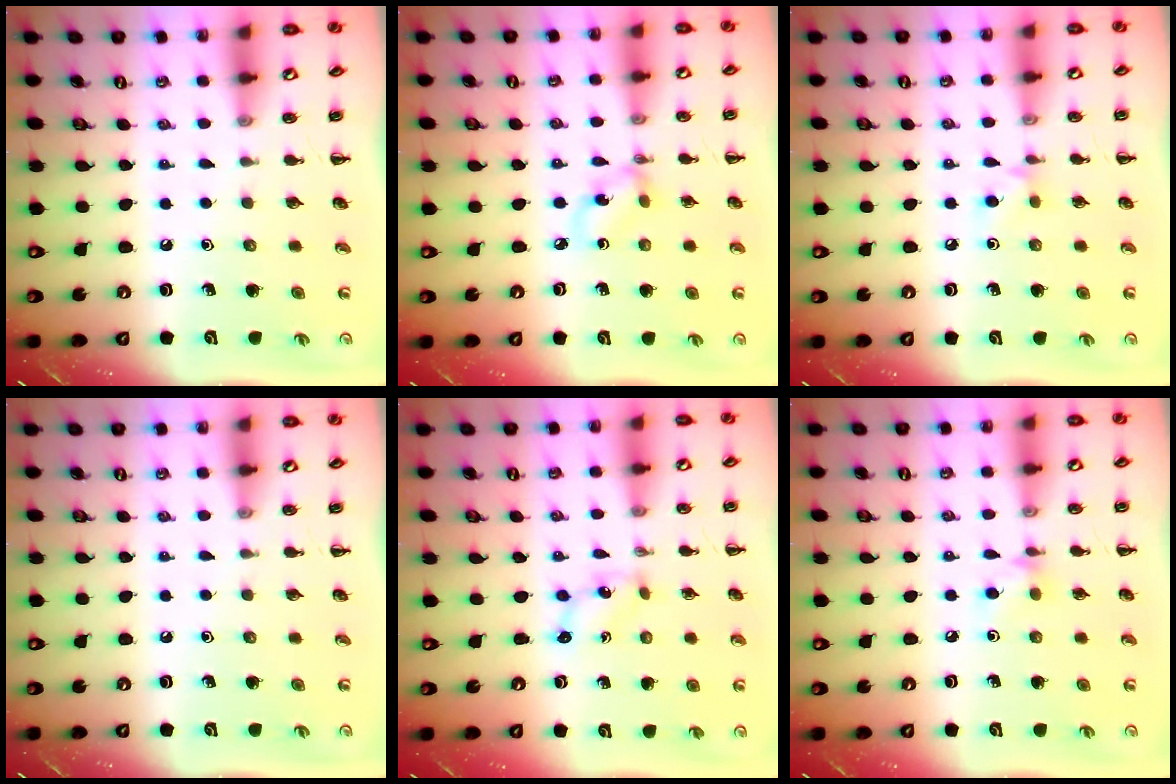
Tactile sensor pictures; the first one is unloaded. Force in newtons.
{"total": 3.4, "press": 3.3, "slide": 0.6}
{"total": 5.2, "press": 4.8, "slide": 1.9}
{"total": 0.0}
{"total": 1.3, "press": 1.2, "slide": 0.5}
{"total": 5.2, "press": 5.1, "slide": 1.1}